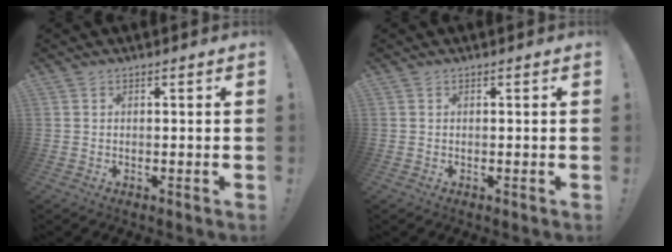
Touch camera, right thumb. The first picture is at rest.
{"total": 0.0}